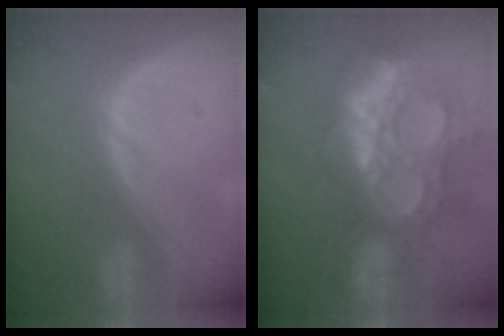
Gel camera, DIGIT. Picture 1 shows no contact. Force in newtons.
{"total": 14.8, "press": 12.3, "slide": 8.2}